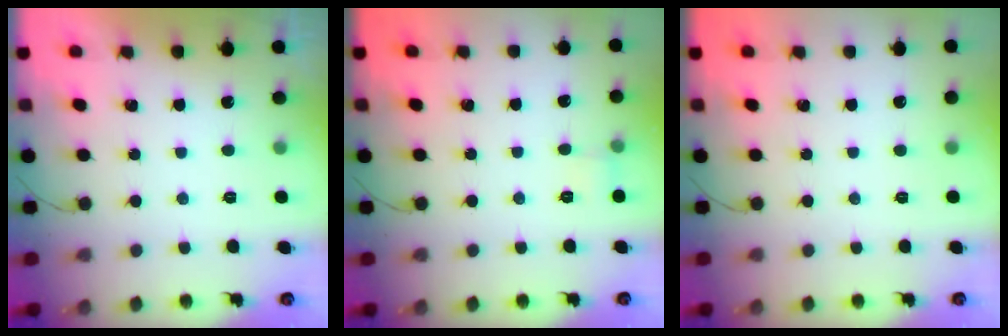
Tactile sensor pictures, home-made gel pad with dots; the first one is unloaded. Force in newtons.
{"total": 5.6, "press": 5.3, "slide": 1.7}
{"total": 0.0}